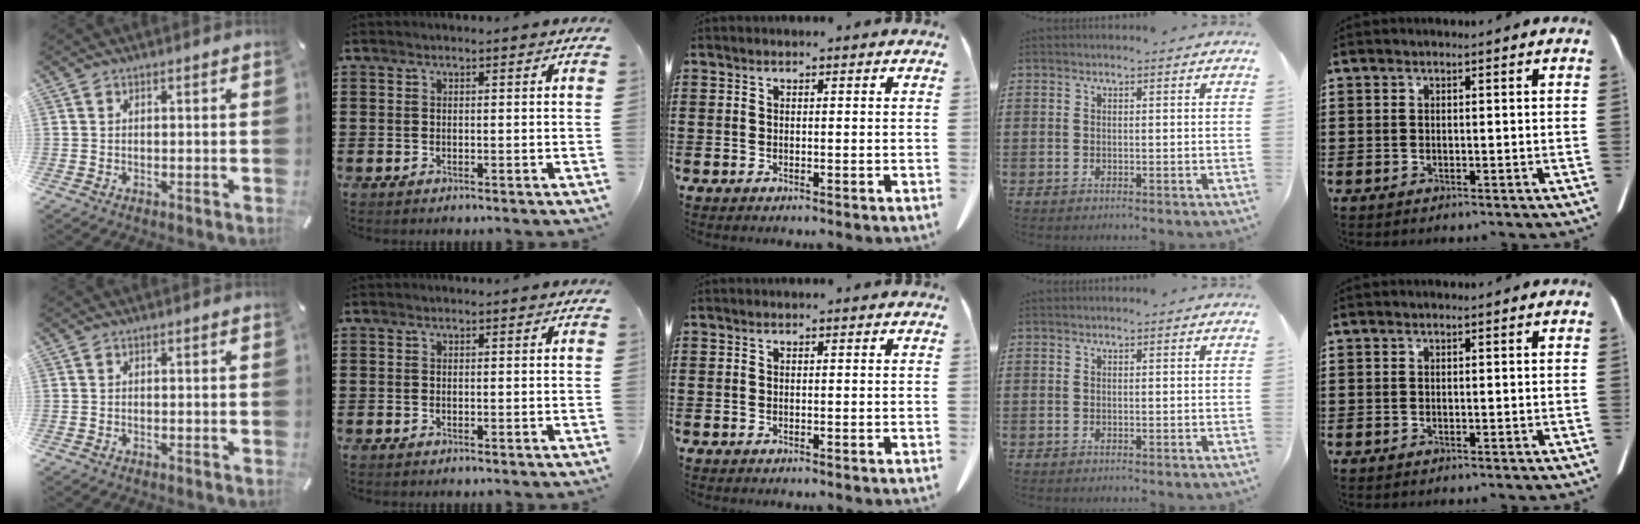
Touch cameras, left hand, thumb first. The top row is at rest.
{}